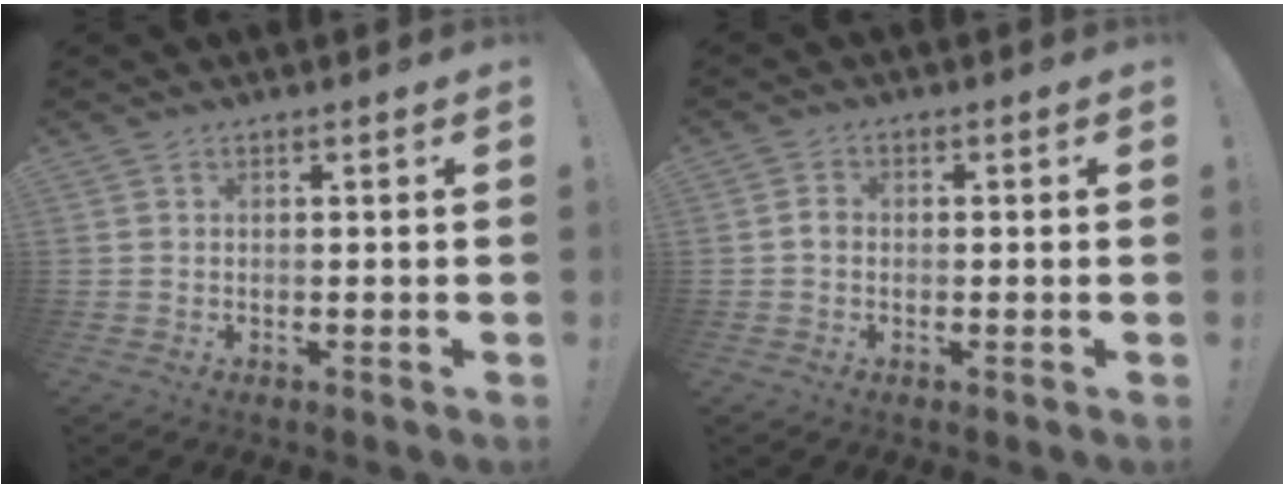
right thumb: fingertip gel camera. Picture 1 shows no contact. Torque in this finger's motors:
{"motor_torque": [0.19, 0.00, -0.39, 0.26, -0.01]}